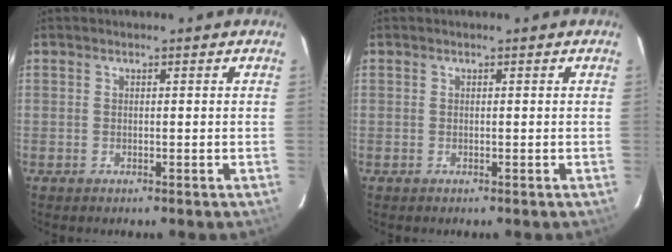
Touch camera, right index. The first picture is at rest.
{"total": 0.0}